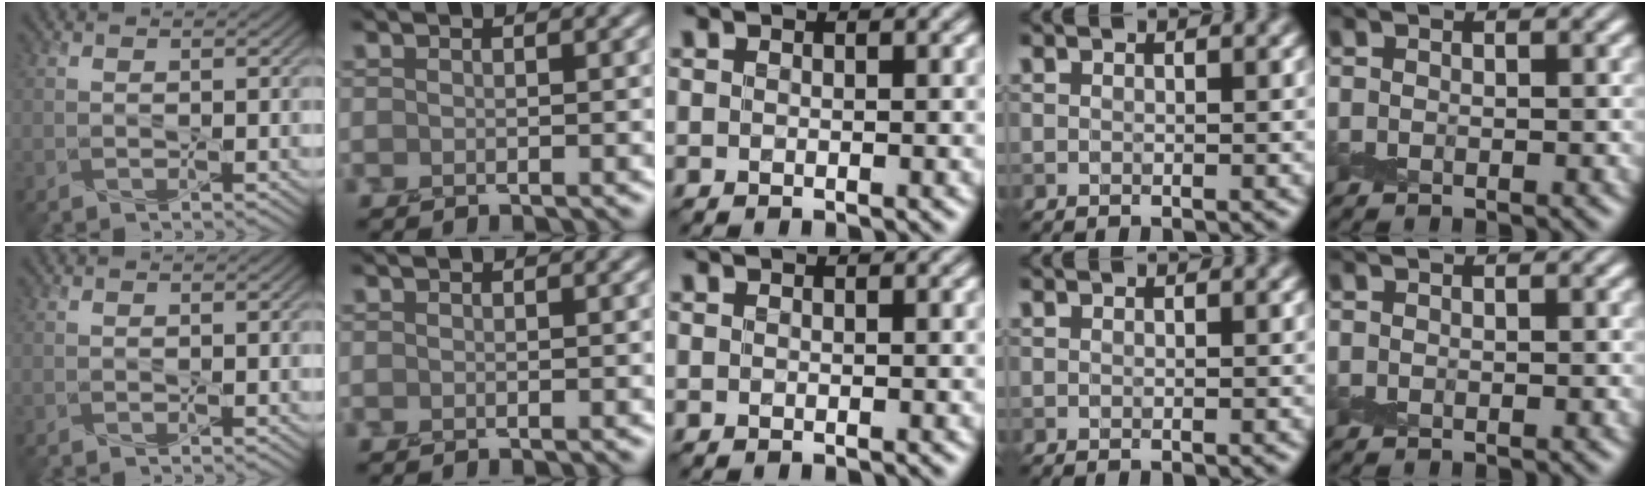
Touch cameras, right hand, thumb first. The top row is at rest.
{}